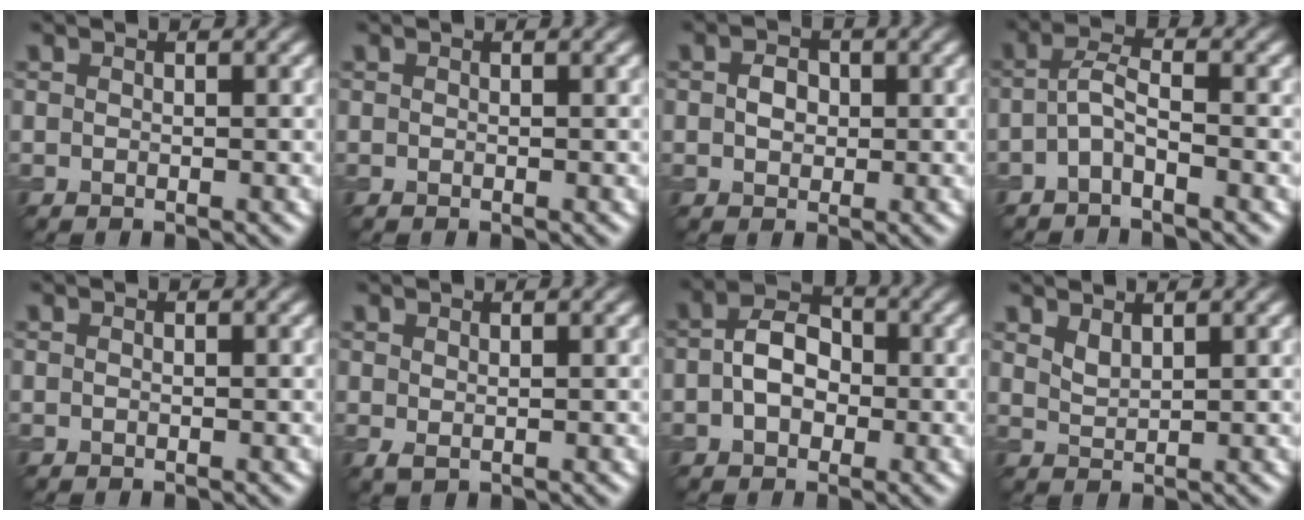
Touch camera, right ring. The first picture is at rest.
{"total": 0.0}
{"total": 2.0, "force": [0.2, 1.6, 1.2], "torque": [-0.024, 0.002, 0.000]}
{"total": 2.2, "force": [-1.0, 0.6, 1.9], "torque": [-0.039, 0.007, -0.026]}
{"total": 0.0}
{"total": 0.7, "force": [0.4, 0.3, 0.5], "torque": [-0.013, -0.001, 0.011]}
{"total": 4.1, "force": [-0.3, 3.0, 2.9], "torque": [-0.051, 0.004, -0.012]}
{"total": 1.4, "force": [1.2, 0.4, 0.7], "torque": [-0.018, -0.002, 0.027]}